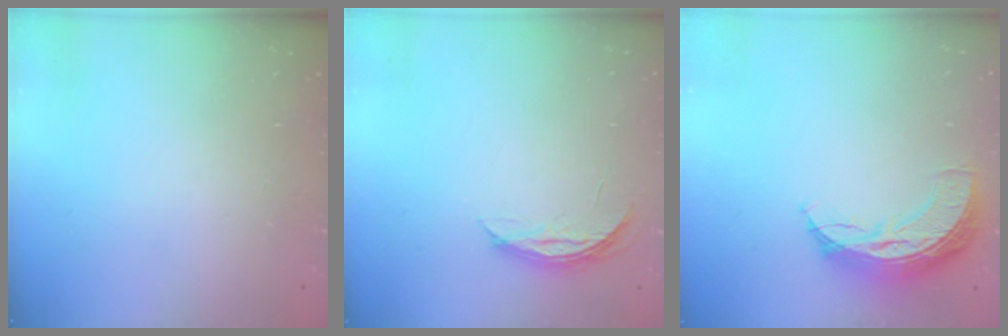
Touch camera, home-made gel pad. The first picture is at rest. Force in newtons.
{"total": 4.2, "press": 4.2, "slide": 0.5}
{"total": 10.9, "press": 10.9, "slide": 0.4}